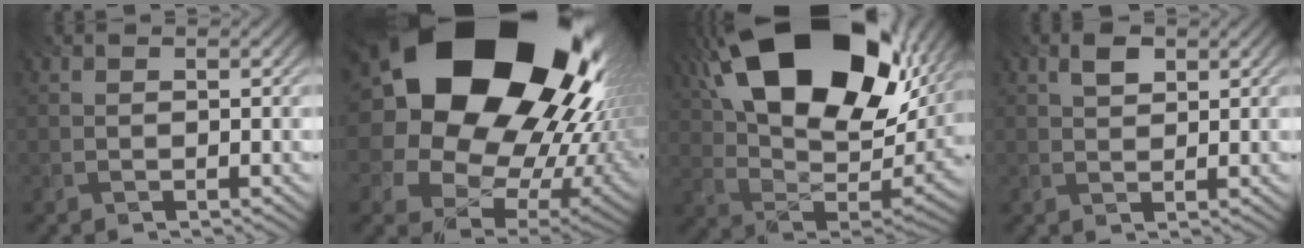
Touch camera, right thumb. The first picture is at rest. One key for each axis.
{"total": 27.0, "fx": 9.6, "fy": 21.2, "fz": 13.7, "tx": -0.303, "ty": -0.004, "tz": 0.164}
{"total": 23.3, "fx": 10.6, "fy": 13.1, "fz": 16.1, "tx": -0.319, "ty": 0.041, "tz": 0.180}
{"total": 2.4, "fx": 1.3, "fy": 1.3, "fz": 1.5, "tx": -0.031, "ty": 0.003, "tz": 0.023}